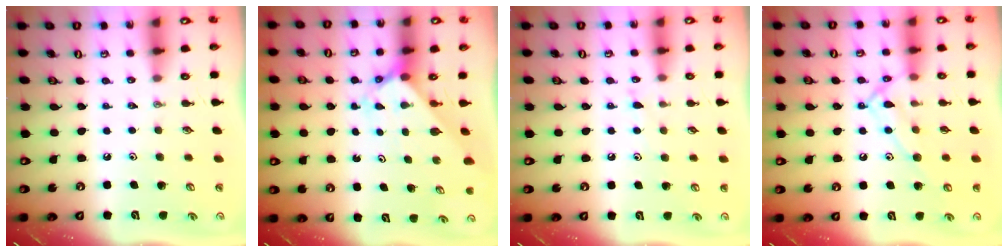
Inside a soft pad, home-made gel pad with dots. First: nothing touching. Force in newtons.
{"total": 2.0, "press": 2.0, "slide": 0.2}
{"total": 5.9, "press": 5.9, "slide": 0.7}
{"total": 12.6, "press": 12.6, "slide": 0.8}